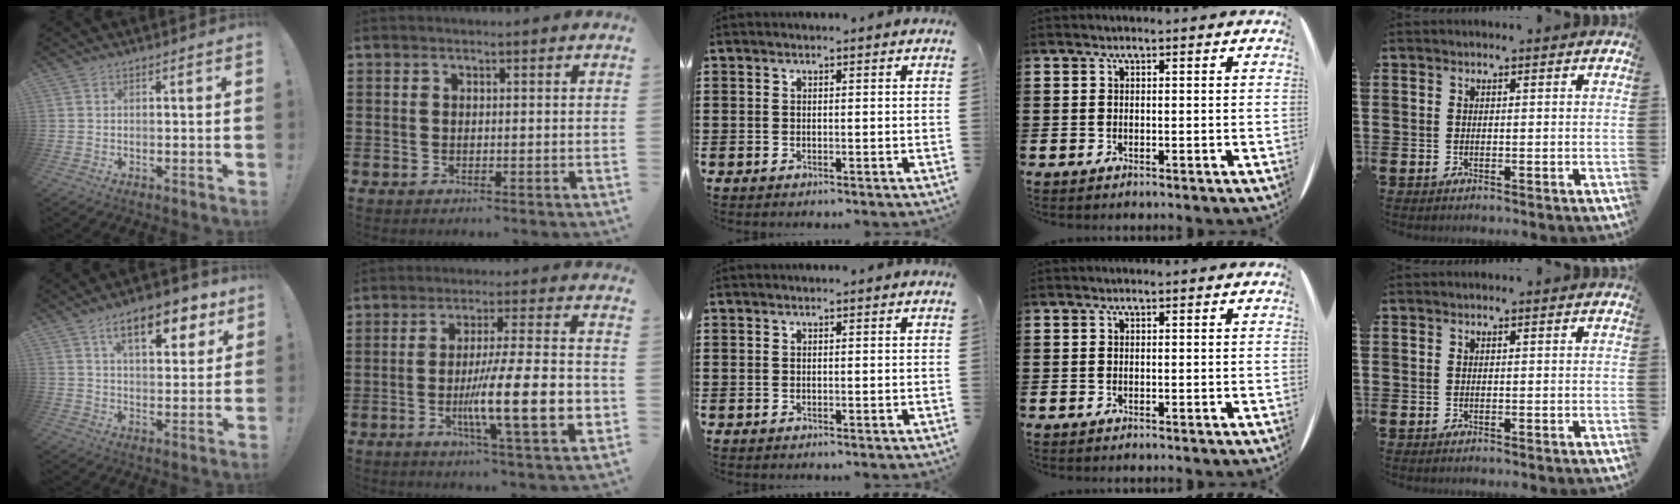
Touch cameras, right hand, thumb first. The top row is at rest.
{"thumb": {"total": 14.3, "force": [7.4, 6.0, 10.6], "torque": [-0.147, -0.032, 0.119]}, "index": {"total": 15.2, "force": [-3.2, 2.5, 14.7], "torque": [-0.251, -0.019, -0.059]}}